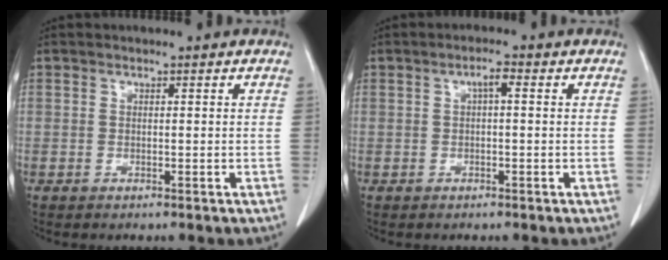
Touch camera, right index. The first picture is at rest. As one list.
[{"total": 1.8, "force": [0.3, 0.4, 1.8], "torque": [-0.030, 0.005, 0.005]}]